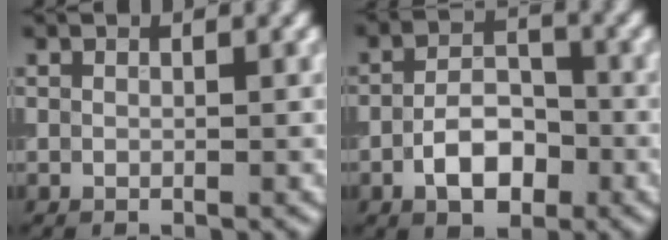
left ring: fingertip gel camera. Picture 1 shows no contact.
{"total": 4.5, "force": [-1.8, 2.5, 3.3], "torque": [-0.054, 0.006, -0.034]}